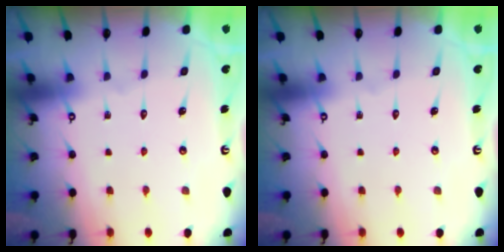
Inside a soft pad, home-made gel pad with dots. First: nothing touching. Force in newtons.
{"total": 0.0}